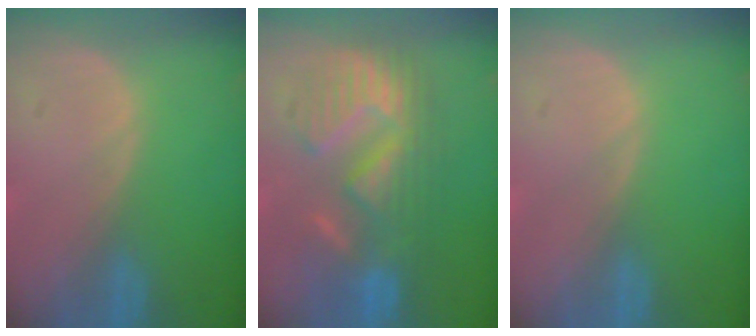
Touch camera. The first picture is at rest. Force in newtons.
{"total": 9.9, "press": 9.9, "slide": 0.5}
{"total": 0.0}